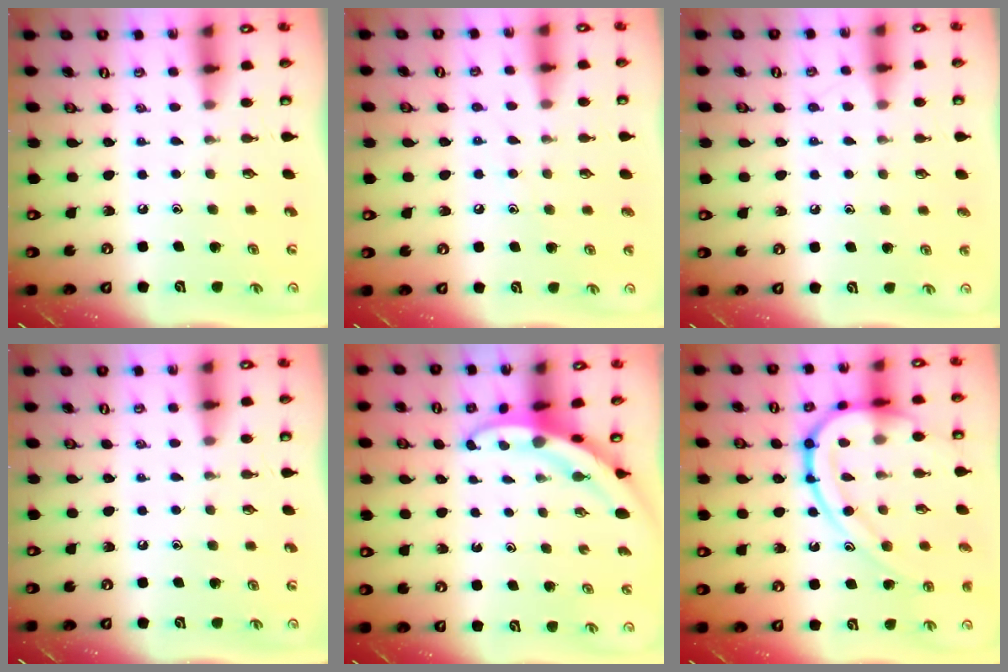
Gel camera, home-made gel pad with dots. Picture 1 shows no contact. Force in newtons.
{"total": 5.7, "press": 5.7, "slide": 0.6}
{"total": 6.5, "press": 6.4, "slide": 0.8}
{"total": 0.0}
{"total": 3.3, "press": 3.3, "slide": 0.2}
{"total": 18.1, "press": 18.0, "slide": 1.1}